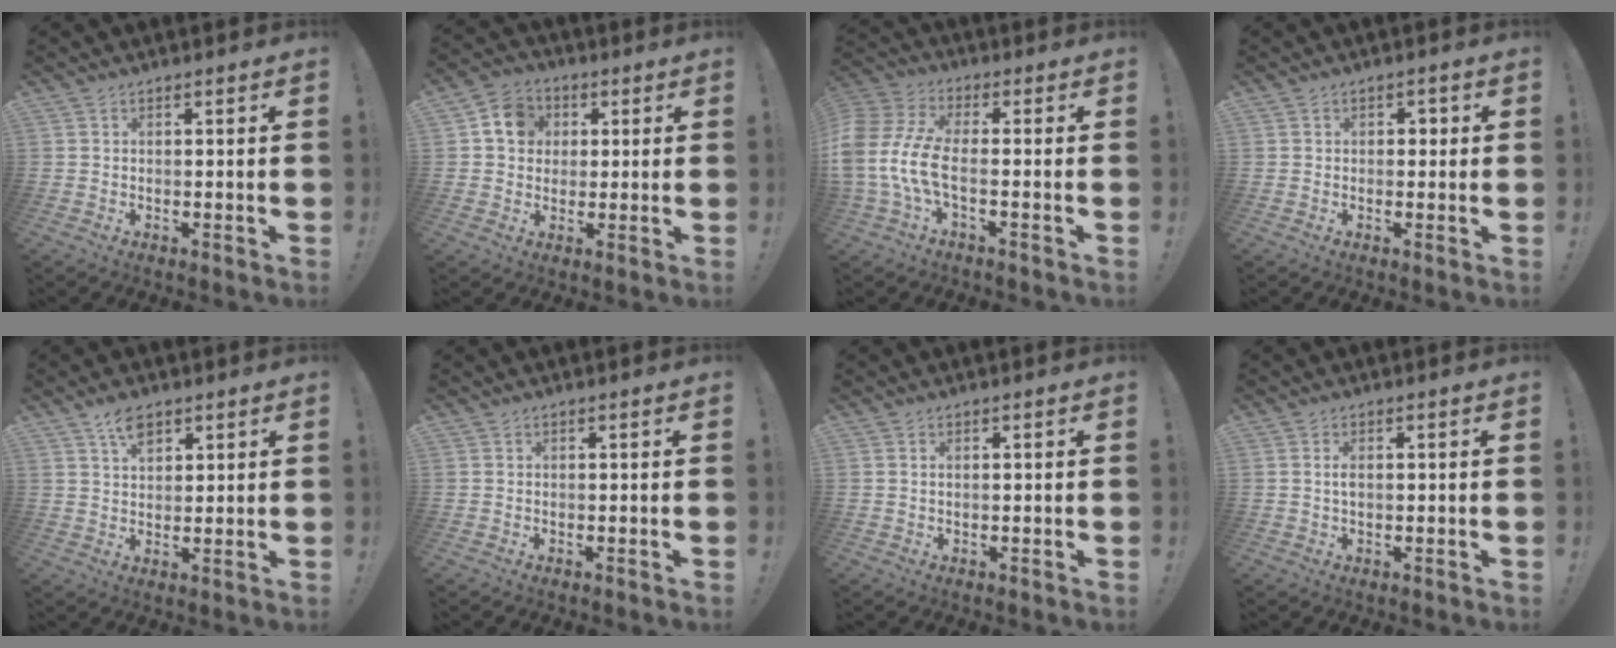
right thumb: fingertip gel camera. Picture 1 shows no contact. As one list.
[{"total": 9.2, "force": [2.5, 8.1, 3.7], "torque": [-0.050, -0.001, 0.050]}, {"total": 12.7, "force": [-2.5, 6.7, 10.6], "torque": [-0.229, 0.002, -0.039]}, {"total": 1.9, "force": [-0.1, 1.6, 1.0], "torque": [-0.009, 0.003, -0.007]}, {"total": 5.8, "force": [3.6, 3.0, 3.4], "torque": [-0.060, -0.010, 0.064]}, {"total": 0.0}, {"total": 0.6, "force": [0.2, 0.2, 0.6], "torque": [-0.013, 0.002, 0.003]}, {"total": 1.6, "force": [0.1, 0.7, 1.4], "torque": [-0.022, 0.001, -0.002]}]